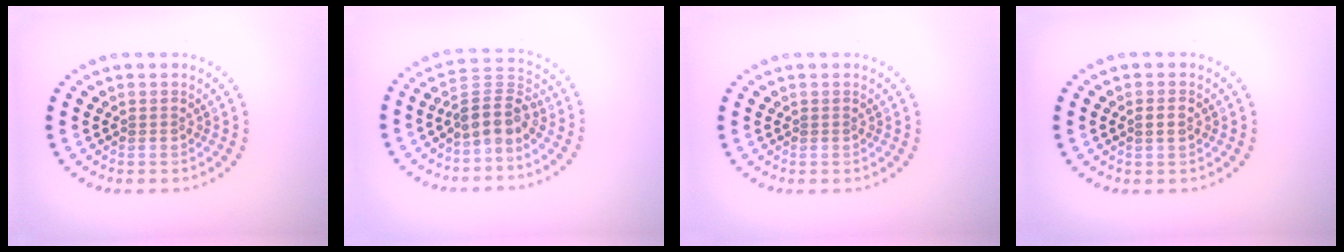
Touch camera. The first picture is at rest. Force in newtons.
{"total": 4.0, "press": 3.5, "slide": 1.9}
{"total": 0.0}
{"total": 1.0, "press": 0.9, "slide": 0.1}